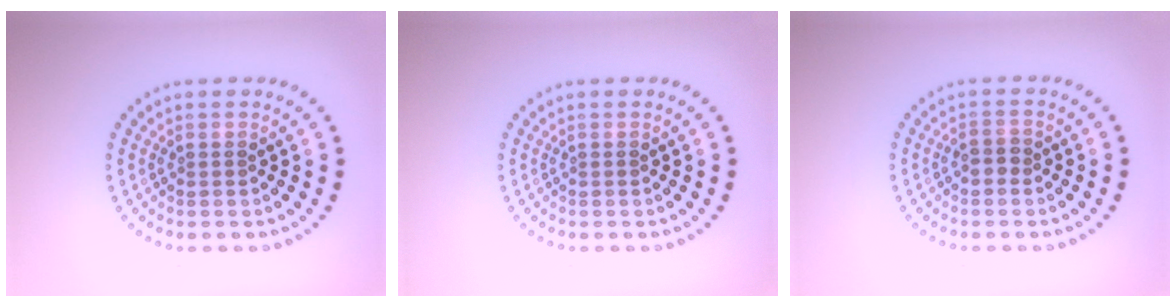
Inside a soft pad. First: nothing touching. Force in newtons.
{"total": 0.0}
{"total": 1.2, "press": 1.1, "slide": 0.5}